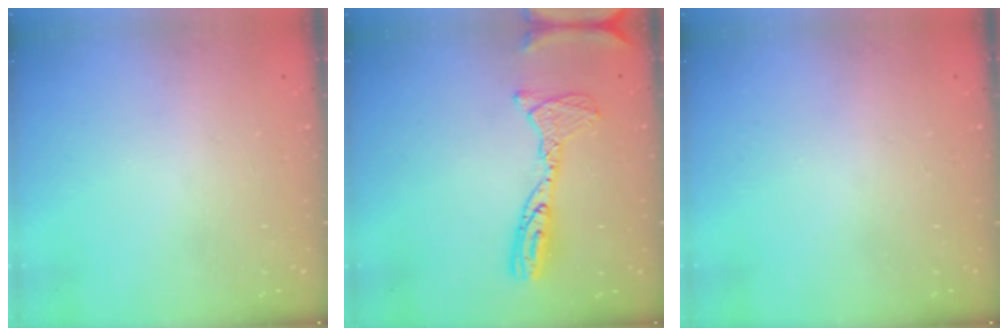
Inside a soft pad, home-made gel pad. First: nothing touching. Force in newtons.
{"total": 13.7, "press": 13.7, "slide": 1.3}
{"total": 0.0}